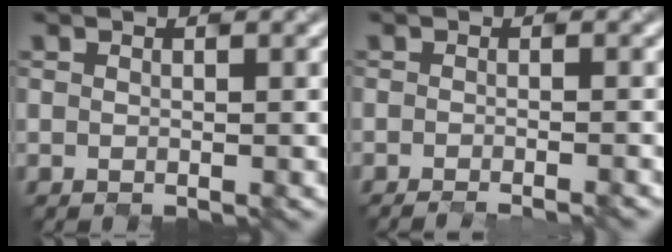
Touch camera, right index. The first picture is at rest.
{"total": 1.7, "force": [-0.8, 0.7, 1.2], "torque": [0.011, -0.001, -0.020]}